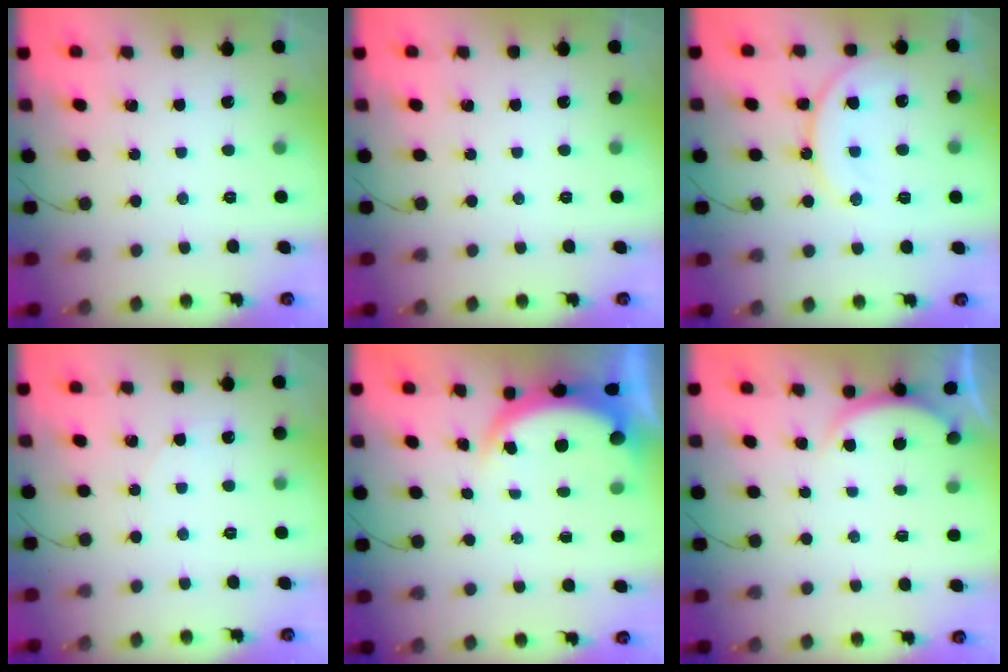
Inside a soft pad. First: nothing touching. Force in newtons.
{"total": 0.0}
{"total": 15.2, "press": 15.1, "slide": 1.8}
{"total": 3.9, "press": 3.3, "slide": 2.2}
{"total": 5.0, "press": 4.9, "slide": 0.8}
{"total": 1.9, "press": 1.9, "slide": 0.5}